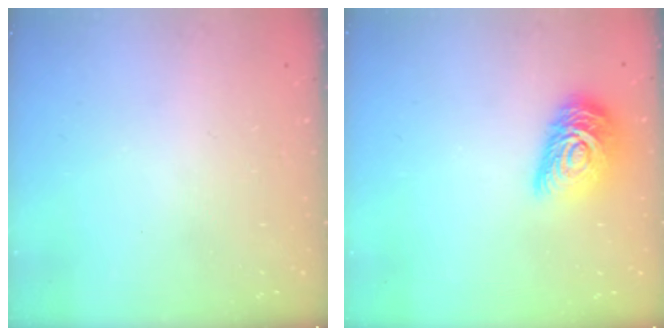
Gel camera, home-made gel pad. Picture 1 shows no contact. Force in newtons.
{"total": 13.8, "press": 13.8, "slide": 0.9}